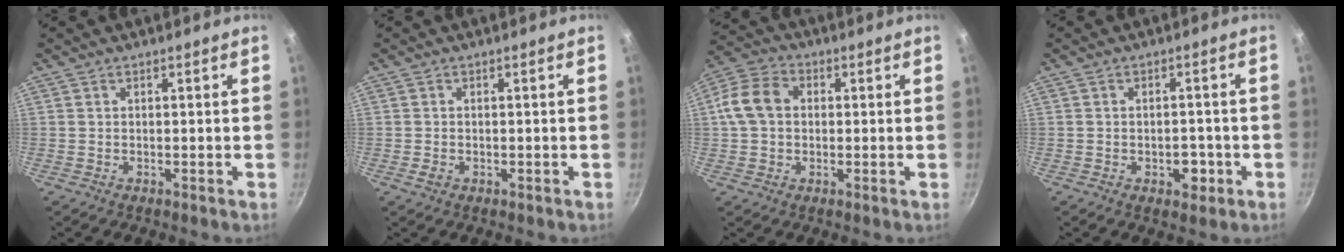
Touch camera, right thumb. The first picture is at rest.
{"total": 1.4, "force": [-0.6, 1.0, 0.8], "torque": [-0.011, -0.001, -0.010]}
{"total": 8.8, "force": [0.7, 6.8, 5.5], "torque": [-0.091, 0.020, -0.002]}
{"total": 4.1, "force": [-1.6, 2.5, 2.8], "torque": [-0.020, 0.008, -0.017]}